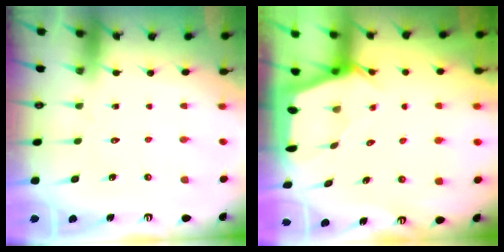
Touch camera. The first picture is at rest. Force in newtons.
{"total": 2.3, "press": 2.3, "slide": 0.3}